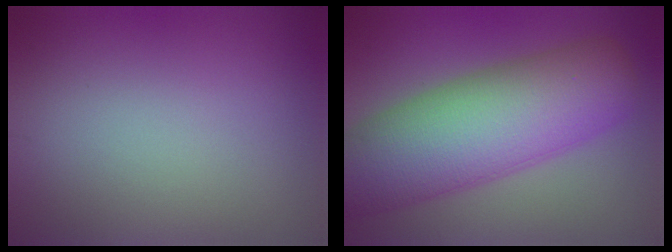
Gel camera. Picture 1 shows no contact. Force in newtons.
{"total": 12.0, "press": 12.0, "slide": 0.5}